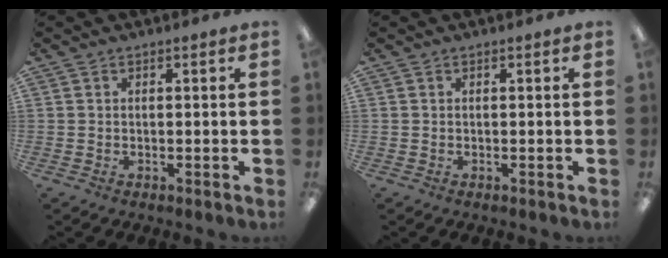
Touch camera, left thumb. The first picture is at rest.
{"total": 0.0}